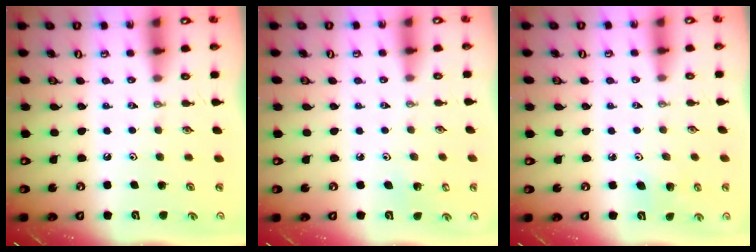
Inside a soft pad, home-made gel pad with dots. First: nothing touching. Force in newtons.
{"total": 3.0, "press": 2.9, "slide": 0.3}
{"total": 4.7, "press": 4.7, "slide": 0.2}